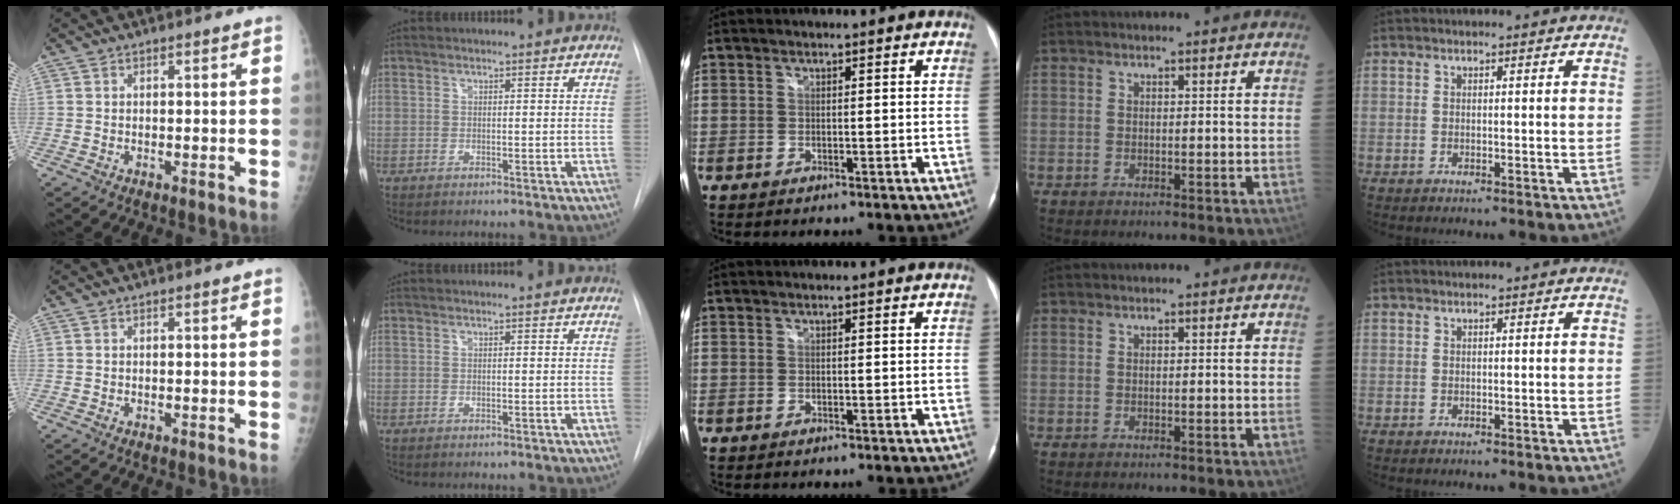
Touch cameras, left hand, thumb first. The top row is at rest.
{}